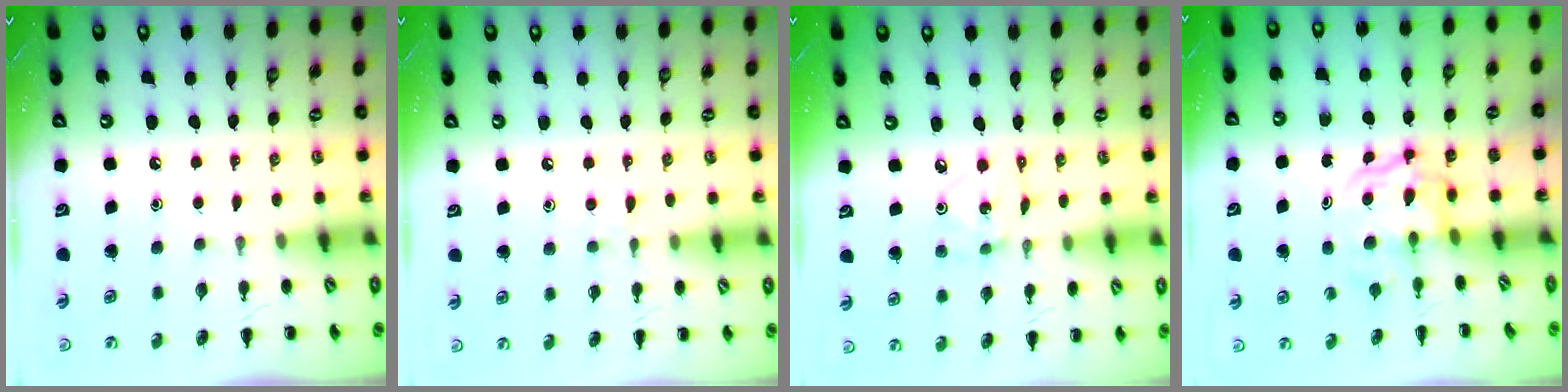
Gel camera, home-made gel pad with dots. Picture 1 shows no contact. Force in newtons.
{"total": 3.9, "press": 3.6, "slide": 1.5}
{"total": 2.3, "press": 2.2, "slide": 0.3}
{"total": 3.6, "press": 3.6, "slide": 0.4}